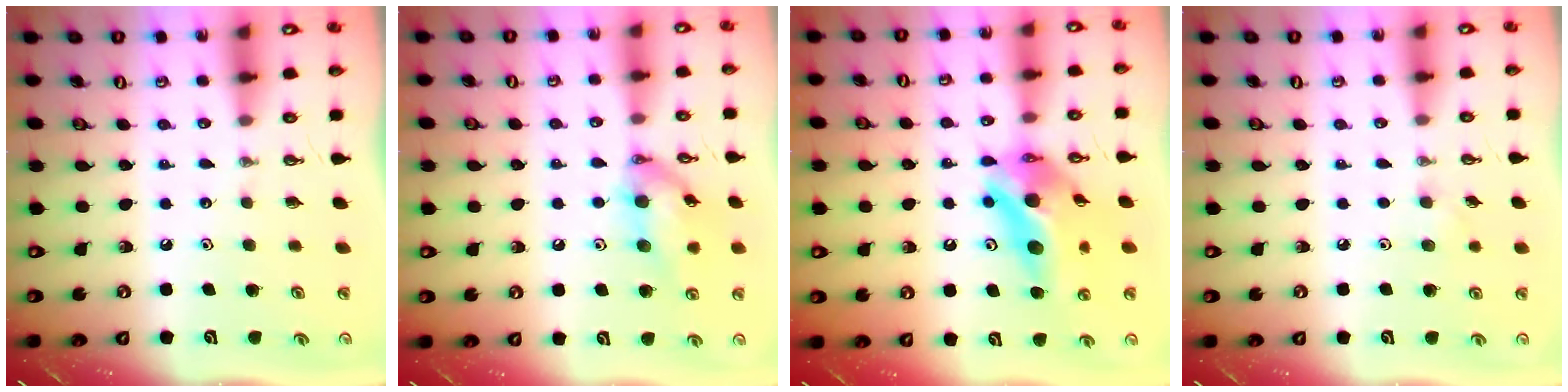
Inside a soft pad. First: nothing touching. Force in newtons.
{"total": 13.9, "press": 13.9, "slide": 0.8}
{"total": 15.7, "press": 15.4, "slide": 3.3}
{"total": 5.2, "press": 5.0, "slide": 1.4}